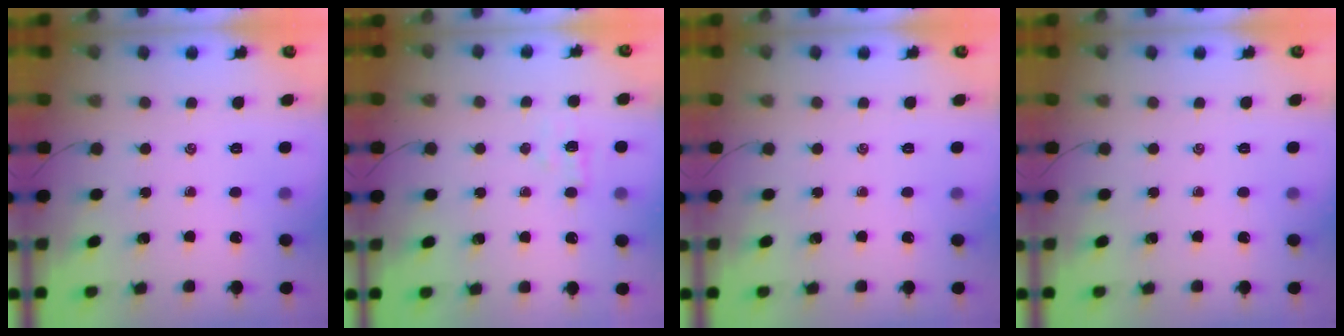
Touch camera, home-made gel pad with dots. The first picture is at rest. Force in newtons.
{"total": 3.8, "press": 3.6, "slide": 1.3}
{"total": 0.0}
{"total": 0.0}